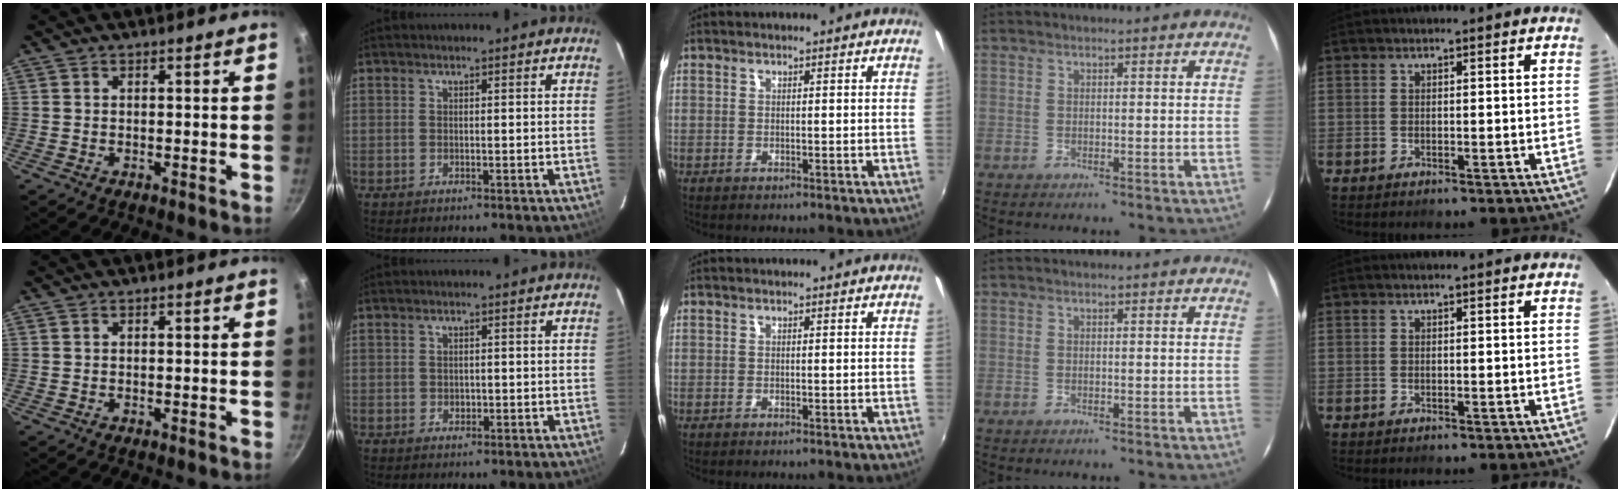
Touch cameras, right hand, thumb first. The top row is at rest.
{"index": {"total": 1.1, "force": [0.0, 0.9, 0.5], "torque": [-0.008, 0.002, 0.001]}}